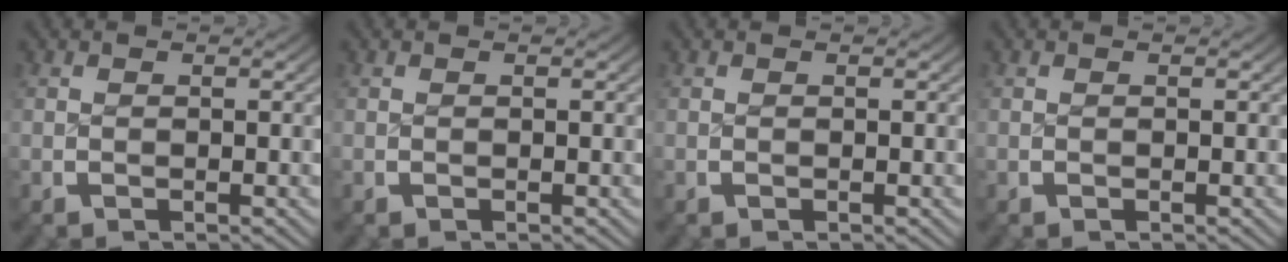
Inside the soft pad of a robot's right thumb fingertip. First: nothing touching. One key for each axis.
{"total": 0.0}
{"total": 0.0}
{"total": 0.0}